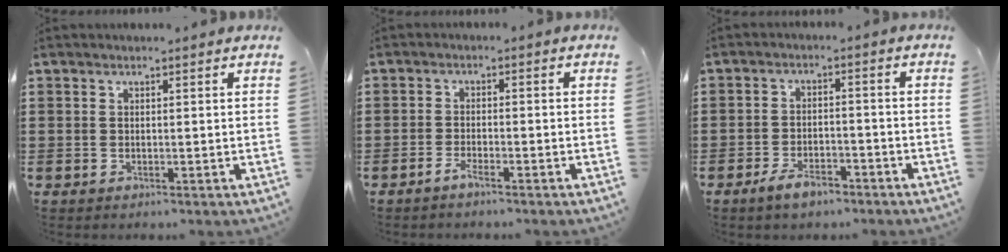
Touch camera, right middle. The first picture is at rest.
{"total": 1.9, "force": [-1.5, 0.0, 1.2], "torque": [-0.030, -0.005, -0.029]}
{"total": 3.5, "force": [-2.7, 1.2, 1.7], "torque": [-0.037, 0.001, -0.052]}